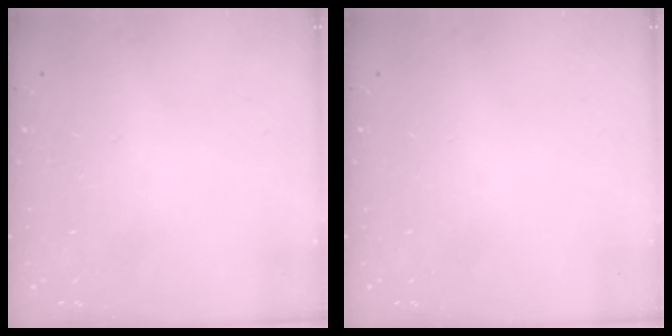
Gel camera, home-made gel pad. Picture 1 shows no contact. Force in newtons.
{"total": 0.0}